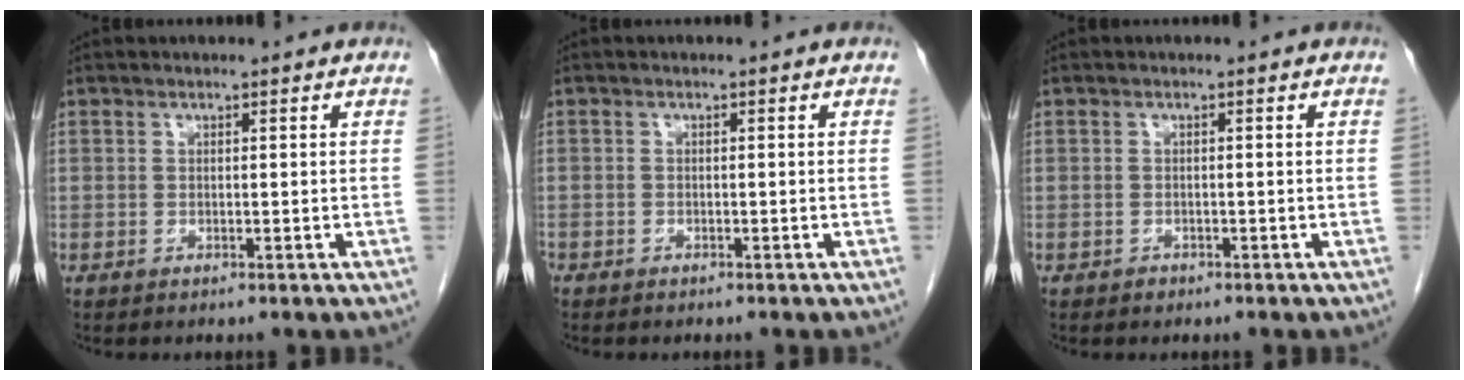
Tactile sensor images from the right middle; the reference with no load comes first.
{"total": 0.6, "force": [-0.5, 0.3, 0.1], "torque": [-0.005, 0.001, -0.011]}
{"total": 0.6, "force": [-0.5, 0.4, 0.1], "torque": [-0.003, 0.001, -0.008]}